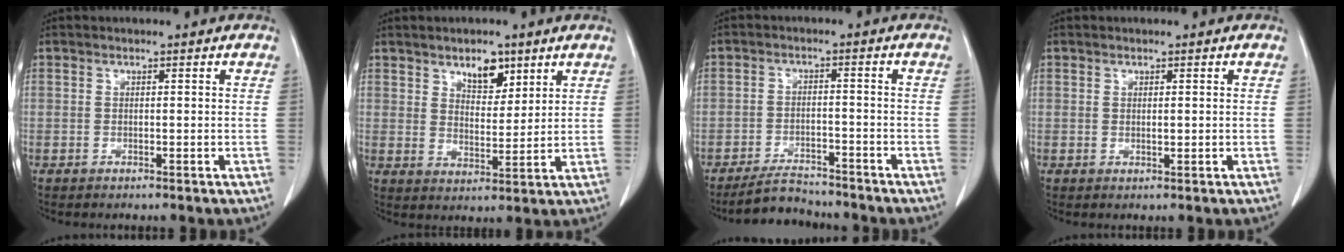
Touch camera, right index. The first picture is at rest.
{"total": 6.0, "force": [3.8, 3.0, 3.6], "torque": [-0.056, -0.002, 0.066]}
{"total": 5.6, "force": [-5.3, 1.5, 0.9], "torque": [-0.018, -0.008, -0.091]}
{"total": 0.8, "force": [0.1, 0.3, 0.7], "torque": [-0.016, -0.003, 0.004]}